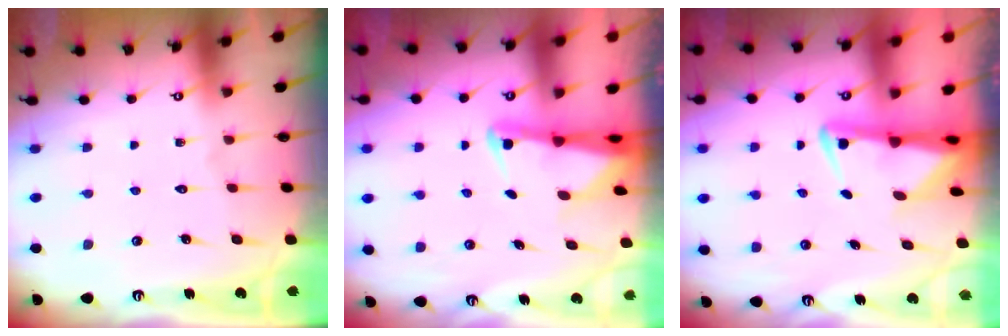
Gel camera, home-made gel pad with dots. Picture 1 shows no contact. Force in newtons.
{"total": 2.8, "press": 2.7, "slide": 0.4}
{"total": 3.9, "press": 3.8, "slide": 1.0}